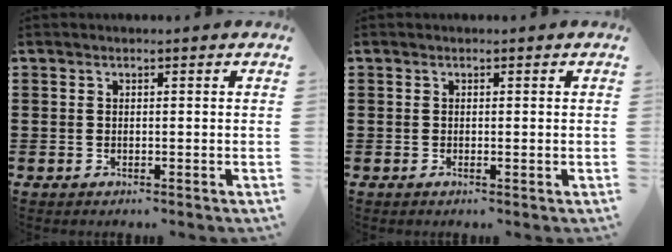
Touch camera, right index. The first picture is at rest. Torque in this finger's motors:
{"motor_torque": [-0.53, 0.60, -0.04, -0.01]}